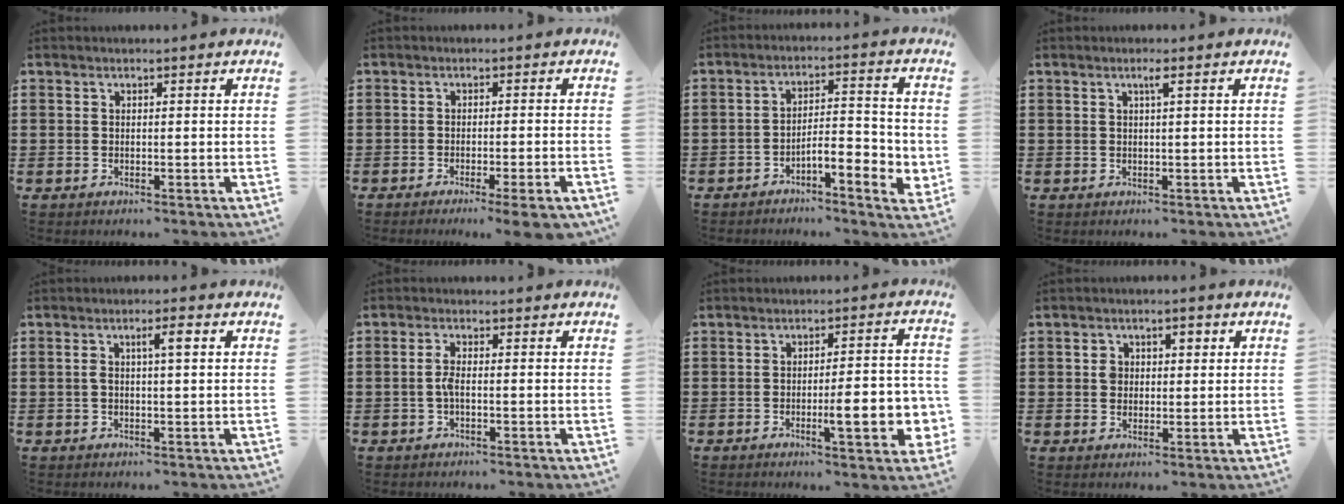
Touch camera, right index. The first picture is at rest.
{"total": 3.0, "force": [-2.2, -0.5, 2.0], "torque": [-0.031, -0.012, -0.040]}
{"total": 5.6, "force": [-3.0, 1.6, 4.4], "torque": [-0.066, -0.001, -0.055]}
{"total": 1.4, "force": [0.6, -0.1, 1.3], "torque": [-0.025, 0.001, 0.009]}
{"total": 3.1, "force": [0.7, 0.5, 3.0], "torque": [-0.052, 0.002, 0.007]}
{"total": 2.3, "force": [-0.6, 0.4, 2.2], "torque": [-0.050, -0.002, -0.013]}
{"total": 9.0, "force": [-2.5, 2.1, 8.4], "torque": [-0.114, -0.006, -0.038]}
{"total": 2.7, "force": [0.3, 2.2, 1.4], "torque": [-0.038, 0.011, 0.002]}